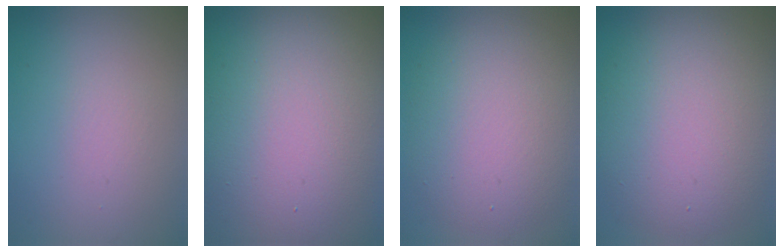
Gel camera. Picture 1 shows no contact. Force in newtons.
{"total": 23.8, "press": 23.8, "slide": 1.2}
{"total": 7.3, "press": 7.2, "slide": 0.8}
{"total": 9.6, "press": 9.6, "slide": 0.5}